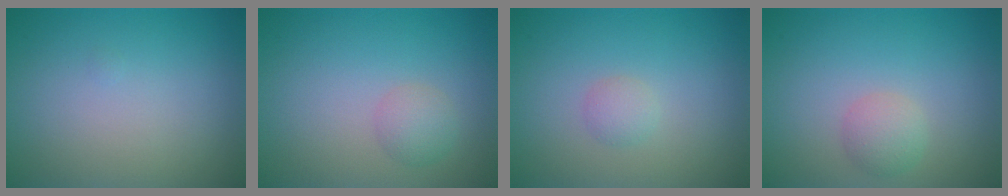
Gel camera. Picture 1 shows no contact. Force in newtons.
{"total": 1.7, "press": 1.7, "slide": 0.1}
{"total": 1.1, "press": 1.1, "slide": 0.1}
{"total": 1.9, "press": 1.9, "slide": 0.1}